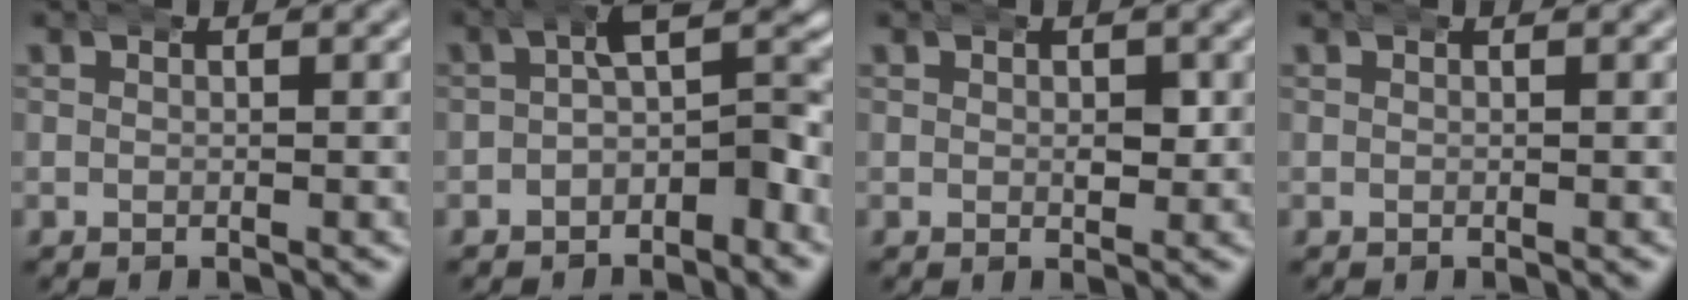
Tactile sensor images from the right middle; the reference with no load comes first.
{"total": 4.8, "force": [-0.6, 2.2, 4.2], "torque": [-0.044, 0.007, -0.015]}
{"total": 1.6, "force": [0.3, 1.0, 1.2], "torque": [-0.020, -0.006, 0.004]}
{"total": 0.0}